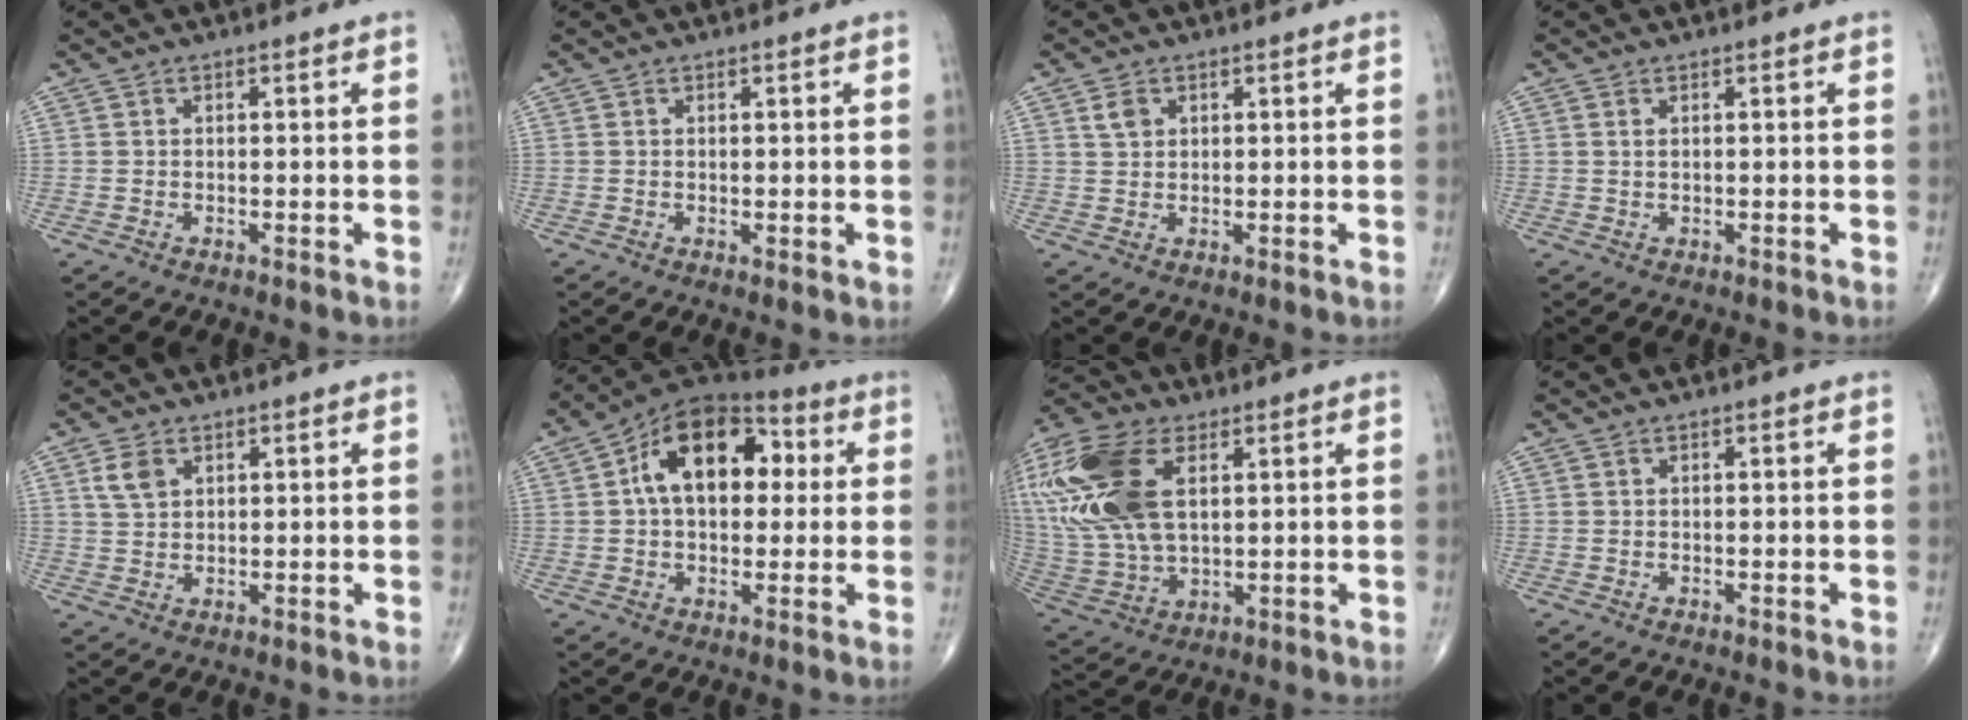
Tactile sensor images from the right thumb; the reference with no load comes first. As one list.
[{"total": 0.6, "force": [0.2, 0.2, 0.6], "torque": [-0.009, -0.004, 0.004]}, {"total": 2.6, "force": [1.2, 1.9, 1.4], "torque": [-0.018, -0.002, 0.023]}, {"total": 0.9, "force": [0.4, 0.4, 0.7], "torque": [-0.017, 0.003, 0.011]}, {"total": 3.9, "force": [1.8, 2.6, 2.4], "torque": [-0.041, -0.001, 0.039]}, {"total": 17.0, "force": [3.2, 10.5, 13.0], "torque": [-0.173, 0.028, 0.043]}, {"total": 23.9, "force": [7.0, 13.3, 18.5], "torque": [-0.435, -0.004, 0.137]}, {"total": 0.0}]